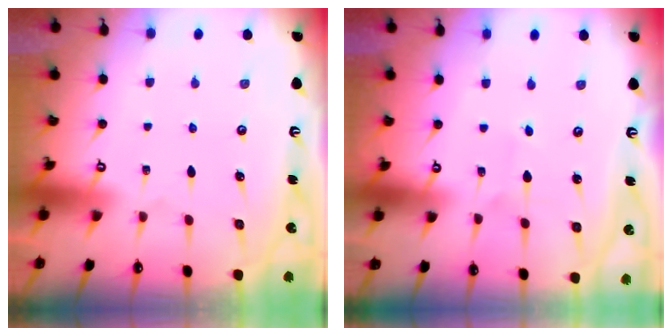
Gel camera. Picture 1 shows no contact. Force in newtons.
{"total": 1.6, "press": 1.6, "slide": 0.1}